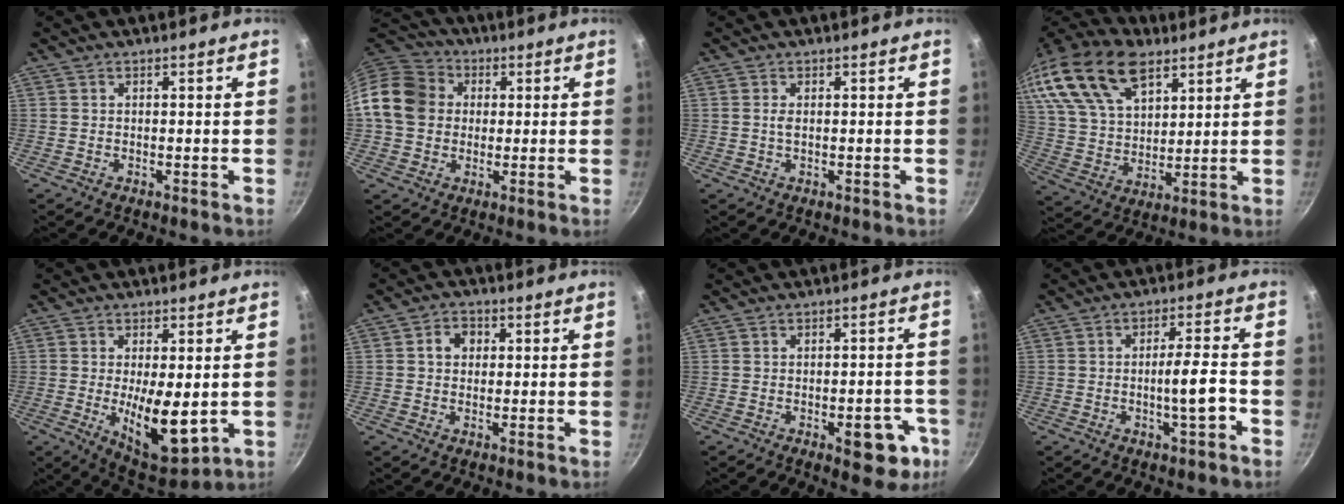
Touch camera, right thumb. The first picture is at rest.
{"total": 13.3, "force": [1.5, 11.4, 6.8], "torque": [-0.106, 0.025, 0.012]}
{"total": 1.1, "force": [0.2, 0.4, 1.0], "torque": [-0.021, 0.000, 0.002]}
{"total": 24.6, "force": [14.3, 13.7, 14.5], "torque": [-0.283, -0.008, 0.265]}
{"total": 12.1, "force": [-1.0, 4.8, 11.1], "torque": [-0.163, -0.019, -0.002]}
{"total": 4.1, "force": [0.7, 3.4, 2.1], "torque": [-0.012, 0.006, 0.006]}
{"total": 9.0, "force": [-3.5, 4.5, 7.0], "torque": [-0.045, 0.023, -0.038]}
{"total": 6.6, "force": [-2.2, 1.2, 6.1], "torque": [-0.089, 0.019, -0.035]}